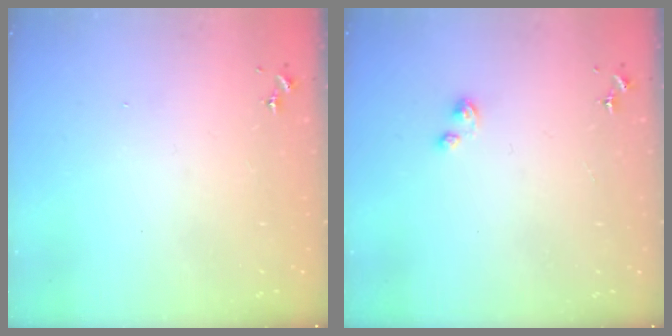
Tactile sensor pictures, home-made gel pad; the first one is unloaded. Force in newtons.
{"total": 2.6, "press": 2.6, "slide": 0.2}